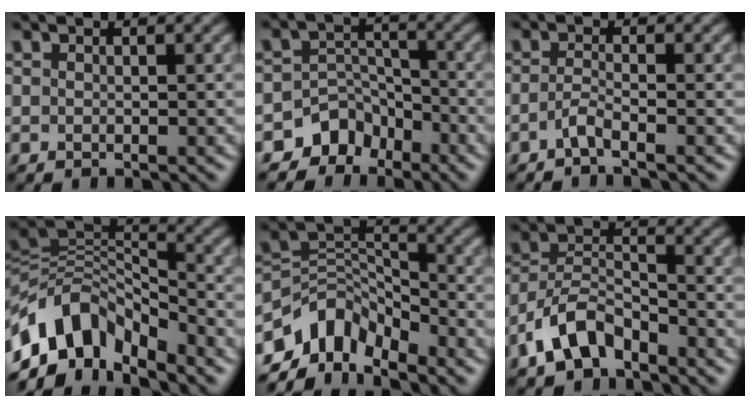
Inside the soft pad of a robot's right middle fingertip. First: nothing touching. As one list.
[{"total": 4.5, "force": [-3.3, 2.9, 0.7], "torque": [-0.001, 0.005, -0.058]}, {"total": 1.4, "force": [-0.9, 0.2, 1.1], "torque": [-0.027, -0.001, -0.026]}, {"total": 10.1, "force": [-5.1, 5.8, 6.5], "torque": [-0.117, 0.015, -0.107]}, {"total": 6.4, "force": [-4.8, 3.4, 2.5], "torque": [-0.031, -0.001, -0.095]}, {"total": 5.0, "force": [-3.4, 2.5, 2.7], "torque": [-0.053, 0.004, -0.075]}]